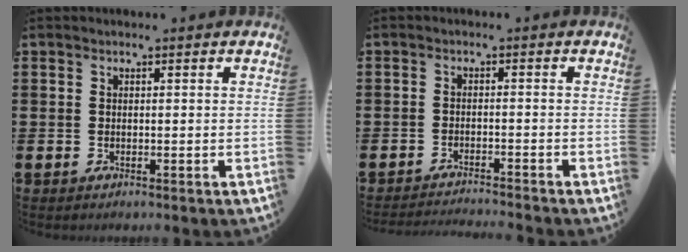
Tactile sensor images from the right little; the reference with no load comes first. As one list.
[{"total": 1.3, "force": [-1.3, -0.3, 0.1], "torque": [-0.001, 0.002, -0.026]}]